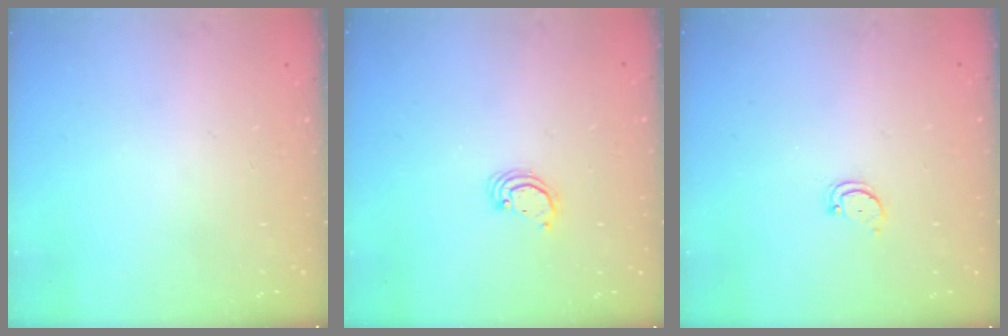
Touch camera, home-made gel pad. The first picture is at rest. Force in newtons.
{"total": 2.3, "press": 2.3, "slide": 0.3}
{"total": 2.5, "press": 2.4, "slide": 0.5}